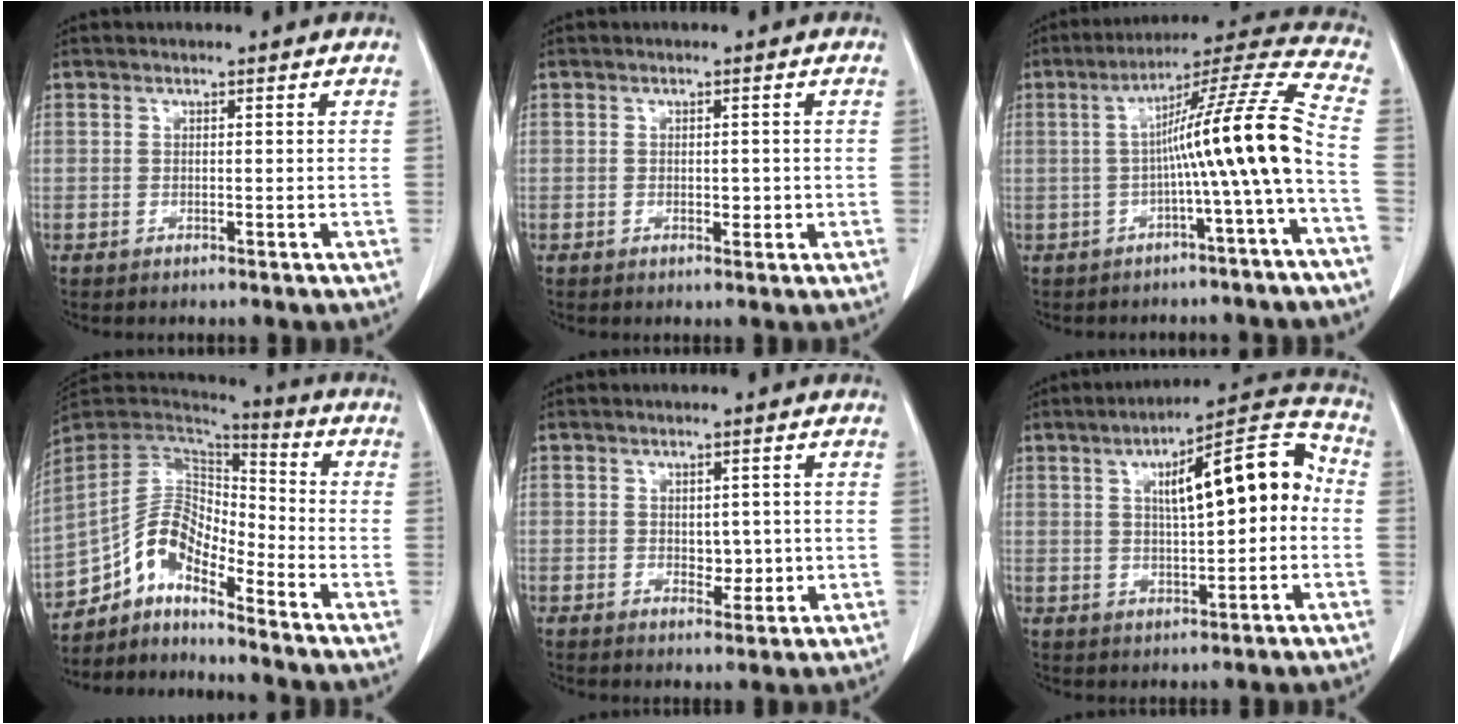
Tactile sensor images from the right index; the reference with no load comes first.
{"total": 1.6, "force": [-0.2, 1.0, 1.3], "torque": [-0.015, 0.000, 0.002]}
{"total": 13.2, "force": [-2.5, -1.6, 12.8], "torque": [-0.187, 0.028, -0.045]}
{"total": 10.3, "force": [-8.0, 3.8, 5.2], "torque": [-0.098, 0.045, -0.151]}
{"total": 3.1, "force": [0.0, 2.0, 2.3], "torque": [-0.025, -0.002, 0.008]}
{"total": 12.9, "force": [1.5, 3.5, 12.3], "torque": [-0.172, 0.041, 0.021]}